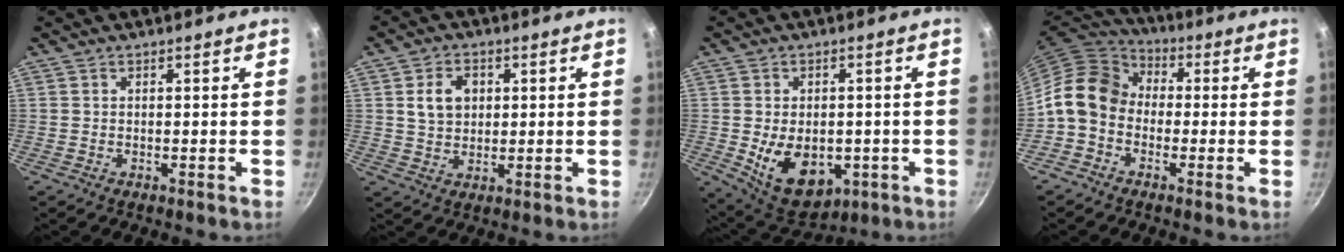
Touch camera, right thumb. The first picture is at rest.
{"total": 6.4, "force": [1.5, 4.9, 3.9], "torque": [-0.051, 0.001, 0.027]}
{"total": 12.6, "force": [-2.4, 8.5, 9.0], "torque": [-0.110, -0.006, -0.013]}
{"total": 11.1, "force": [-0.9, 8.9, 6.6], "torque": [-0.094, 0.037, -0.042]}